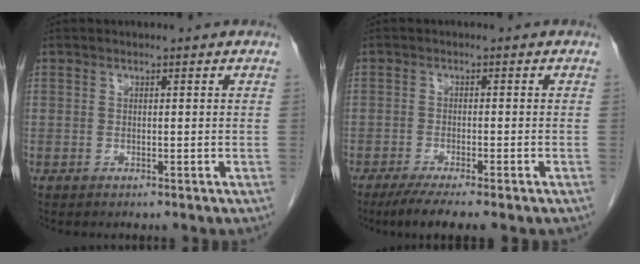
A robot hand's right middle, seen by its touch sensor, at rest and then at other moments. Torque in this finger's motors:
{"motor_torque": [0.52, -0.34, 0.11, 0.04]}